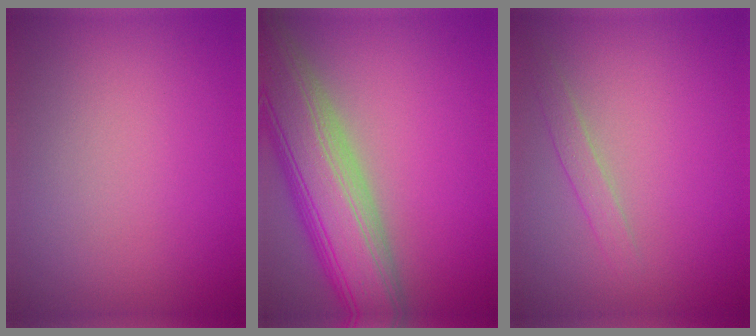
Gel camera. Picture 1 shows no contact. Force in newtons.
{"total": 10.8, "press": 10.7, "slide": 0.6}
{"total": 1.3, "press": 1.3, "slide": 0.1}